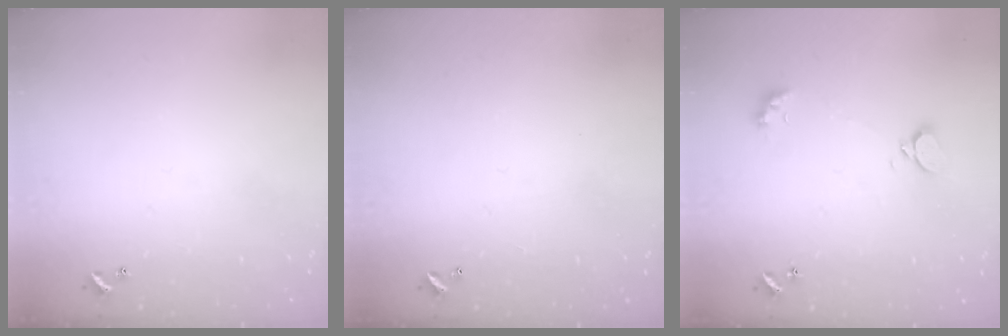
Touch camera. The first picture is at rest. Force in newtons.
{"total": 2.8, "press": 2.8, "slide": 0.1}
{"total": 2.5, "press": 2.4, "slide": 0.5}